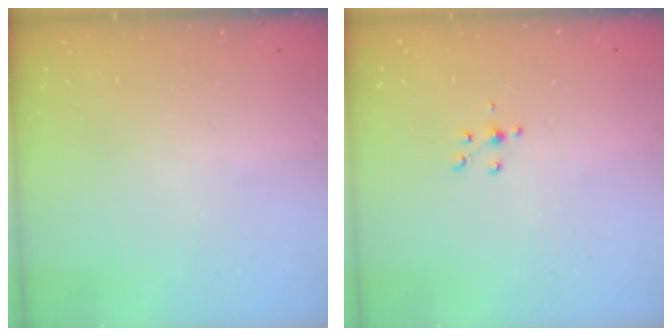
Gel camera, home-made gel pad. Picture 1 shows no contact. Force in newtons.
{"total": 4.3, "press": 4.2, "slide": 1.0}